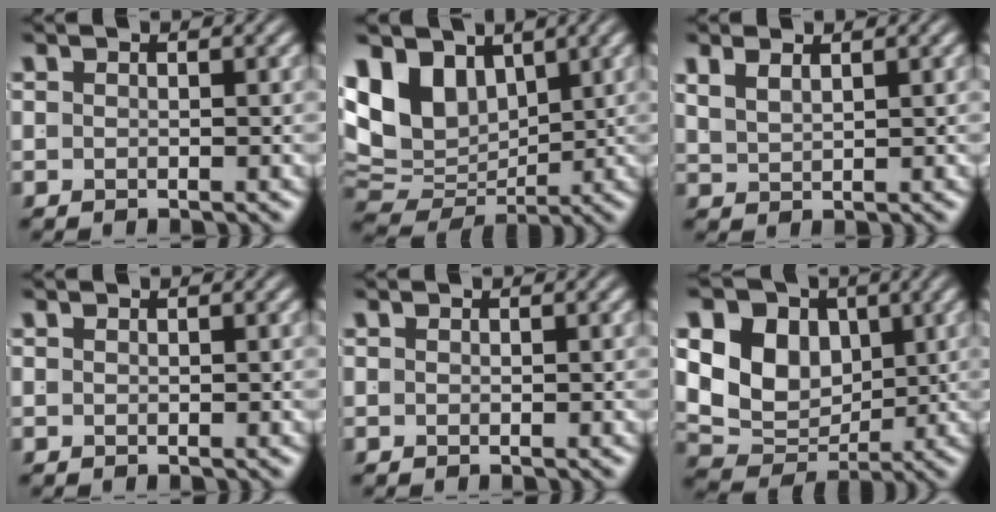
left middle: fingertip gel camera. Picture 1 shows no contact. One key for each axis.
{"total": 10.3, "fx": 1.2, "fy": 8.0, "fz": 6.4, "tx": -0.135, "ty": -0.034, "tz": 0.038}
{"total": 1.6, "fx": 1.4, "fy": 0.1, "fz": 0.8, "tx": -0.012, "ty": -0.003, "tz": 0.038}
{"total": 0.0}
{"total": 0.0}
{"total": 13.2, "fx": 1.7, "fy": 11.1, "fz": 7.0, "tx": -0.140, "ty": -0.022, "tz": 0.029}